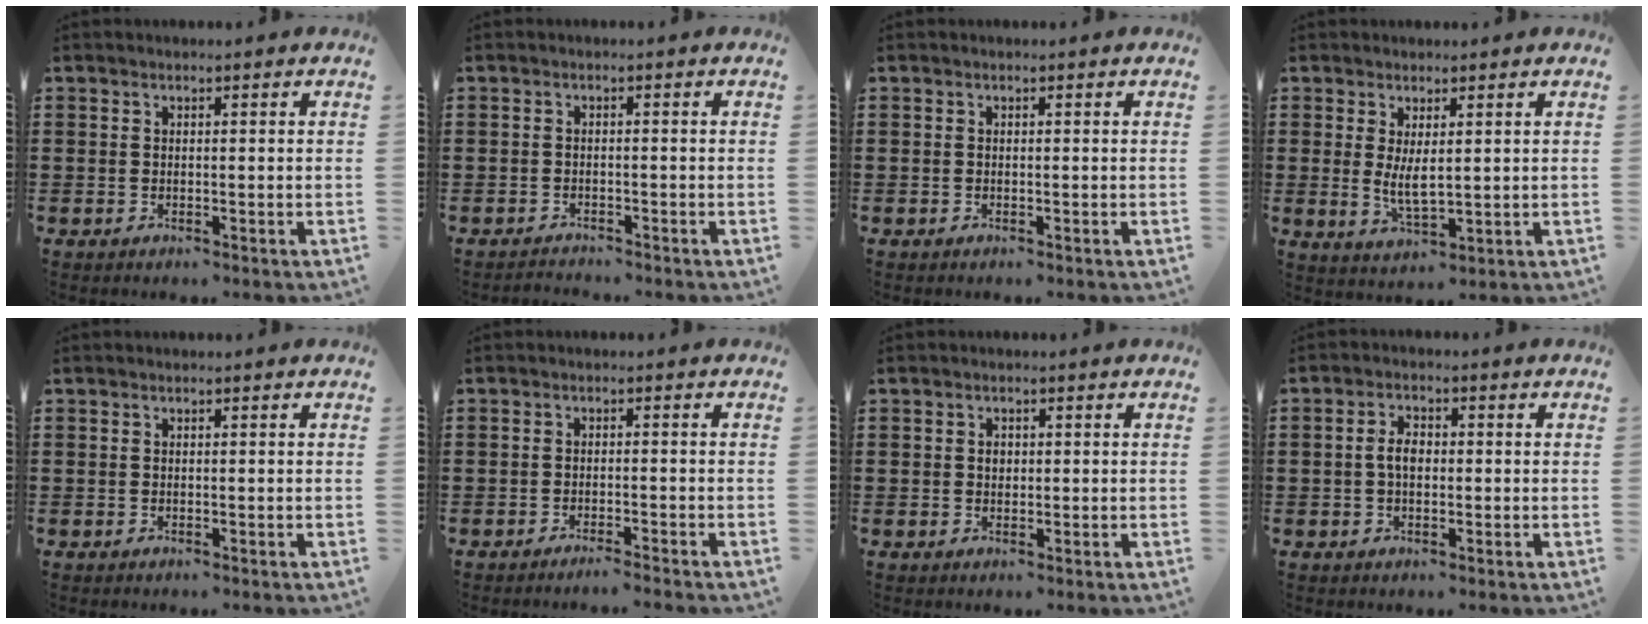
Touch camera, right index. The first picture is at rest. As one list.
[{"total": 1.2, "force": [-1.2, 0.1, -0.1], "torque": [-0.003, 0.003, -0.027]}, {"total": 0.0}, {"total": 4.2, "force": [0.8, 1.5, 3.8], "torque": [-0.074, -0.007, 0.011]}, {"total": 0.0}, {"total": 1.7, "force": [-1.5, -0.3, 0.6], "torque": [-0.009, 0.002, -0.030]}, {"total": 1.2, "force": [0.2, 0.9, 0.7], "torque": [-0.016, 0.004, 0.004]}, {"total": 3.2, "force": [-0.2, 1.8, 2.6], "torque": [-0.051, 0.007, -0.005]}]